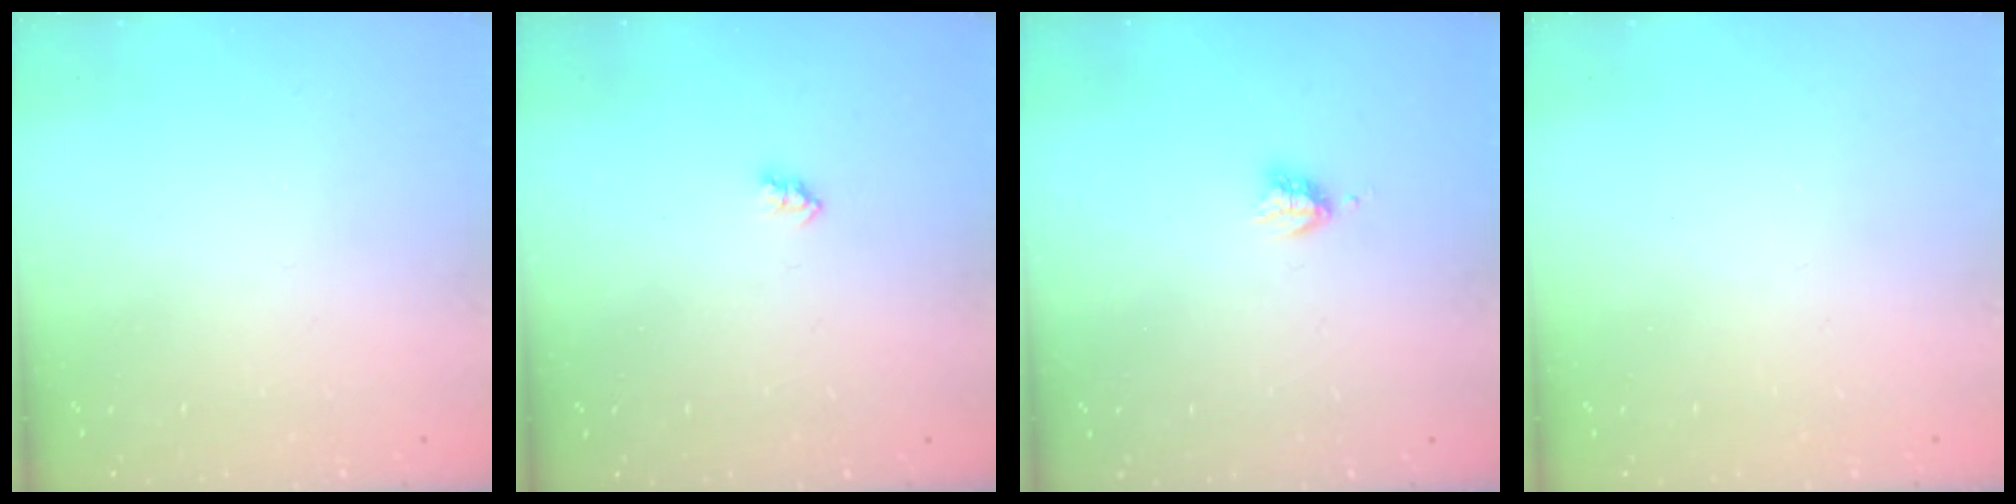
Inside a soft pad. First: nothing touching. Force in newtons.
{"total": 2.1, "press": 2.1, "slide": 0.4}
{"total": 3.6, "press": 3.6, "slide": 0.5}
{"total": 0.0}